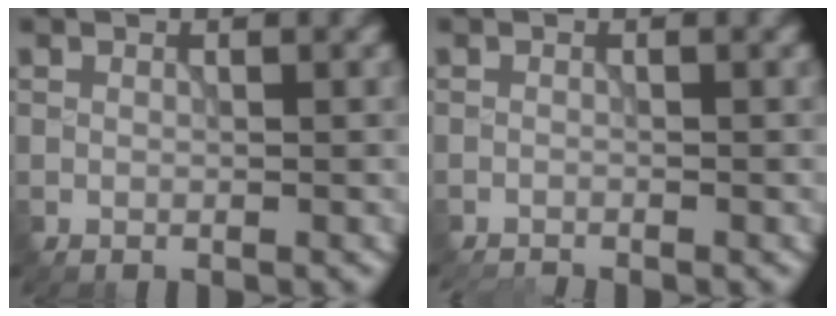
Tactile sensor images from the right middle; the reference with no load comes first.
{"total": 1.7, "force": [-1.6, 0.0, 0.2], "torque": [-0.003, -0.005, -0.034]}